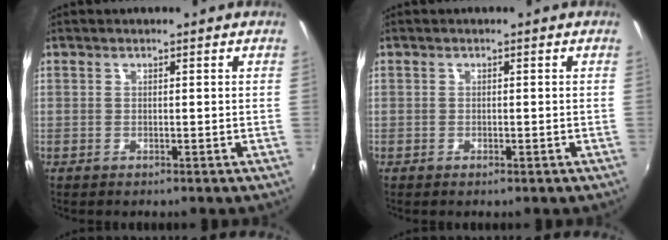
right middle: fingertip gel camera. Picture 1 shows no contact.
{"total": 0.6, "force": [-0.4, 0.3, 0.3], "torque": [-0.006, -0.003, -0.008]}